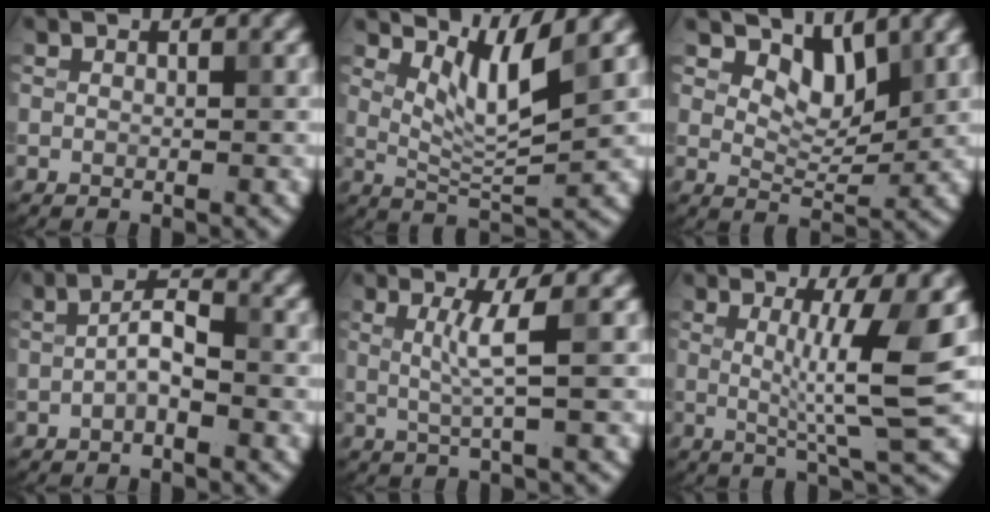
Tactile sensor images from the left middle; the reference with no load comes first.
{"total": 3.7, "force": [2.2, 0.6, 2.9], "torque": [-0.065, -0.011, 0.049]}
{"total": 3.6, "force": [2.4, 1.8, 2.0], "torque": [-0.041, -0.012, 0.037]}
{"total": 2.2, "force": [-1.0, 0.6, 1.9], "torque": [-0.035, 0.012, -0.022]}
{"total": 2.4, "force": [0.3, 0.1, 2.4], "torque": [-0.048, 0.000, 0.008]}
{"total": 5.6, "force": [0.5, 0.4, 5.5], "torque": [-0.094, -0.008, 0.012]}